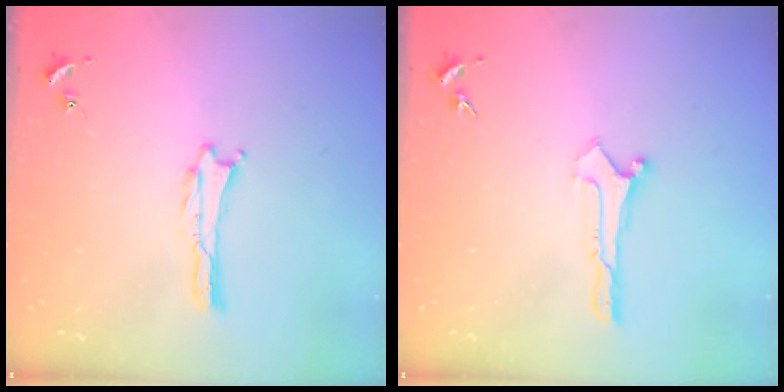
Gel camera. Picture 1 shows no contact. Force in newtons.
{"total": 0.0}